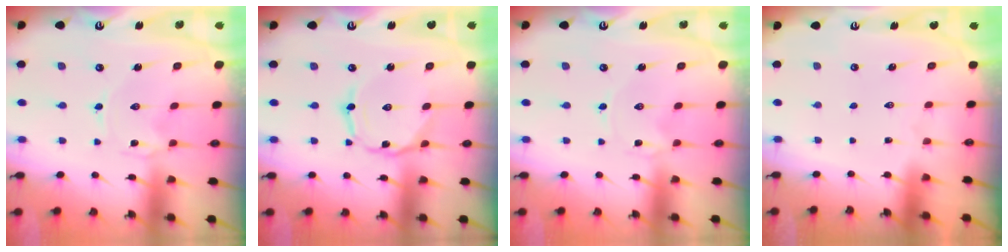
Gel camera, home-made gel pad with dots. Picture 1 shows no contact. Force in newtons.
{"total": 3.2, "press": 3.2, "slide": 0.3}
{"total": 0.0}
{"total": 1.6, "press": 1.6, "slide": 0.1}